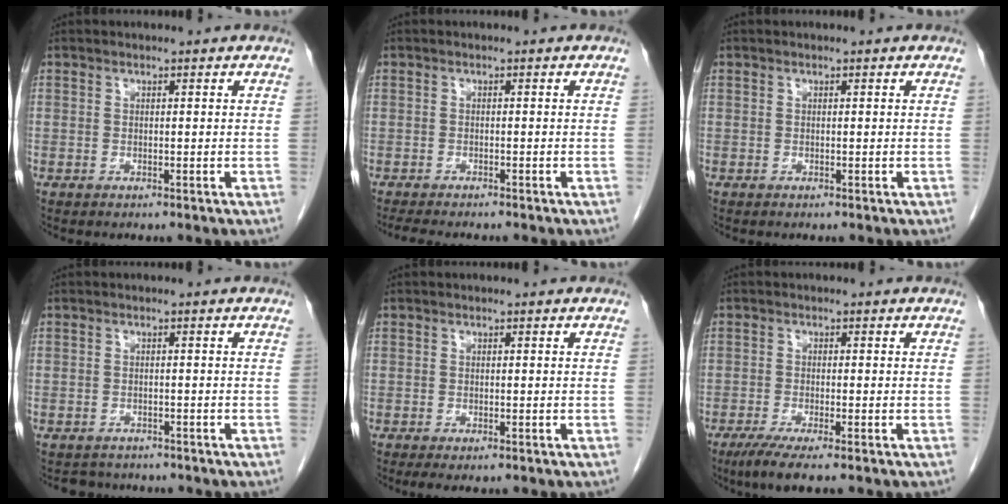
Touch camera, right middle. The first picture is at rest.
{"total": 4.9, "force": [-4.3, 0.7, 2.4], "torque": [-0.034, -0.011, -0.063]}
{"total": 0.0}
{"total": 2.6, "force": [-2.3, 1.2, -0.3], "torque": [-0.001, -0.001, -0.035]}
{"total": 1.6, "force": [-1.0, 0.4, 1.2], "torque": [-0.017, -0.006, -0.013]}
{"total": 4.6, "force": [-3.1, 0.0, 3.4], "torque": [-0.063, -0.015, -0.058]}